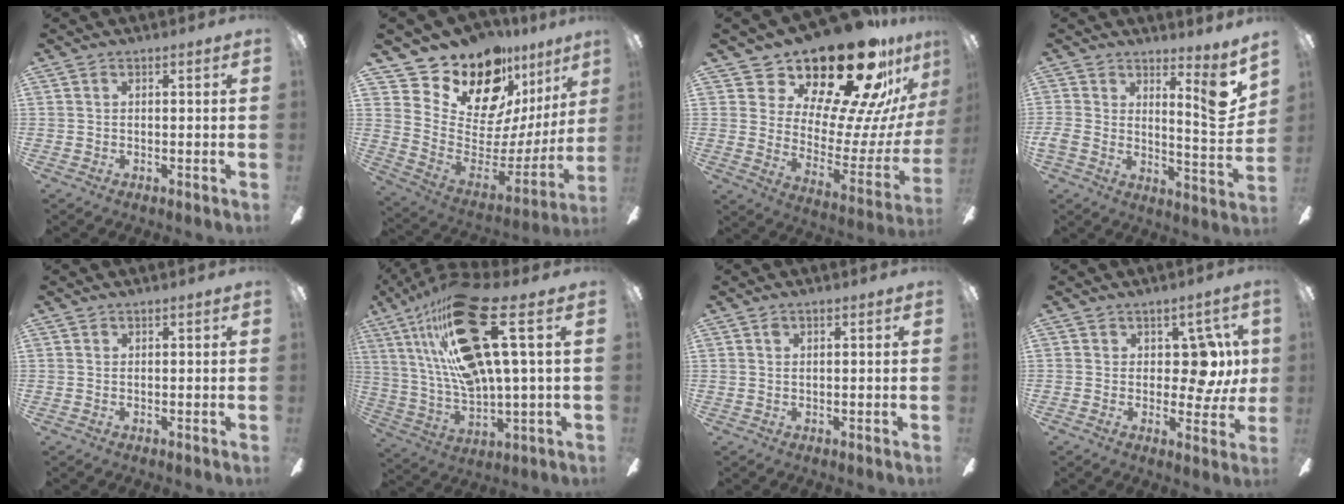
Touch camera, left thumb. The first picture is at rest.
{"total": 17.6, "force": [14.6, 7.5, 6.4], "torque": [-0.122, -0.132, 0.266]}
{"total": 27.3, "force": [21.1, 9.5, 14.6], "torque": [-0.222, -0.159, 0.360]}
{"total": 10.4, "force": [5.9, 3.6, 7.8], "torque": [-0.103, -0.047, 0.102]}
{"total": 0.0}
{"total": 26.8, "force": [11.8, 7.0, 23.0], "torque": [-0.440, -0.050, 0.190]}
{"total": 1.2, "force": [0.6, 0.4, 1.0], "torque": [-0.021, 0.001, 0.010]}
{"total": 9.8, "force": [2.0, 6.0, 7.5], "torque": [-0.093, 0.000, 0.037]}